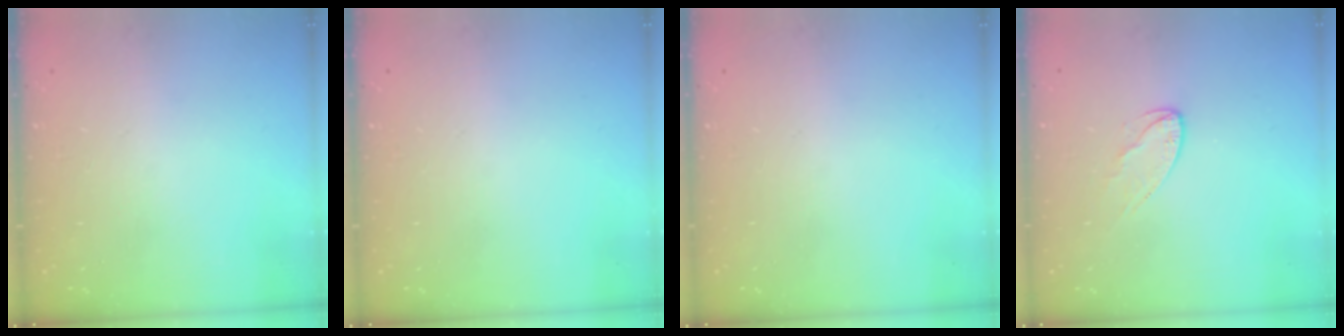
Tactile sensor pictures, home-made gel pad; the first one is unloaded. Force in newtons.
{"total": 0.0}
{"total": 0.0}
{"total": 5.0, "press": 4.9, "slide": 0.5}